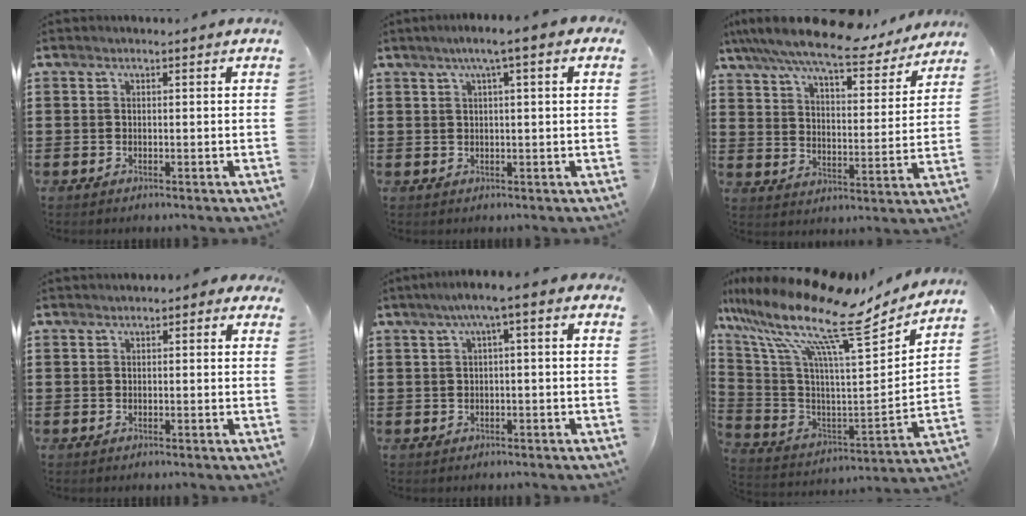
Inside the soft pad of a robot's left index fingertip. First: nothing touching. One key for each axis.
{"total": 3.1, "fx": 1.2, "fy": 0.0, "fz": 2.9, "tx": -0.056, "ty": 0.000, "tz": 0.019}
{"total": 9.3, "fx": 8.3, "fy": 0.9, "fz": 4.0, "tx": -0.104, "ty": -0.045, "tz": 0.140}
{"total": 0.9, "fx": -0.2, "fy": 0.7, "fz": 0.5, "tx": -0.013, "ty": 0.004, "tz": -0.005}
{"total": 3.1, "fx": -0.6, "fy": 0.4, "fz": 3.0, "tx": -0.055, "ty": 0.006, "tz": -0.017}
{"total": 15.5, "fx": 10.6, "fy": 3.3, "fz": 10.8, "tx": -0.222, "ty": -0.068, "tz": 0.162}